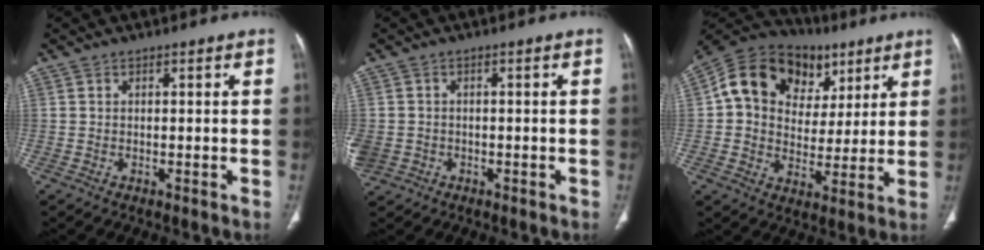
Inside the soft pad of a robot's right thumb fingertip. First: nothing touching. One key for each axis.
{"total": 5.9, "fx": -1.9, "fy": 5.3, "fz": 1.7, "tx": -0.053, "ty": 0.013, "tz": -0.025}
{"total": 18.4, "fx": 6.7, "fy": 14.3, "fz": 9.5, "tx": -0.127, "ty": 0.018, "tz": 0.110}